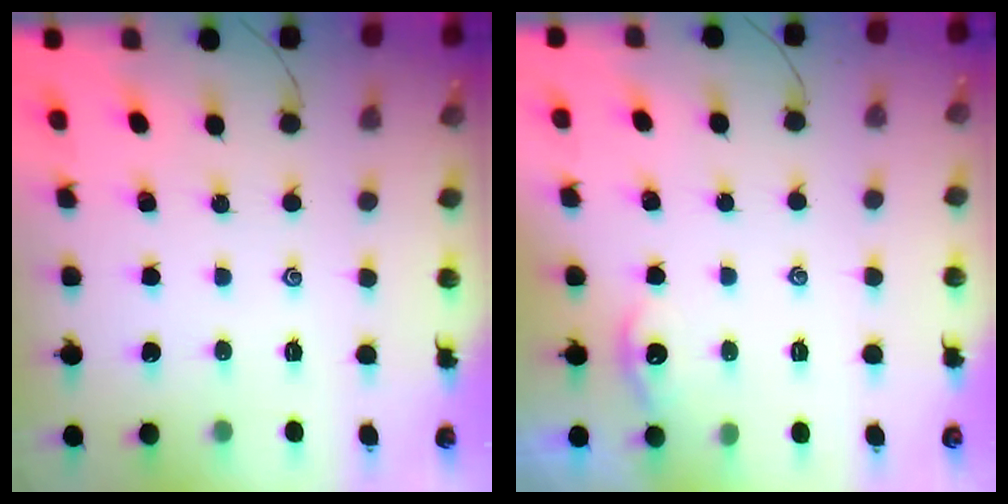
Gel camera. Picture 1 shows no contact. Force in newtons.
{"total": 2.7, "press": 2.7, "slide": 0.3}